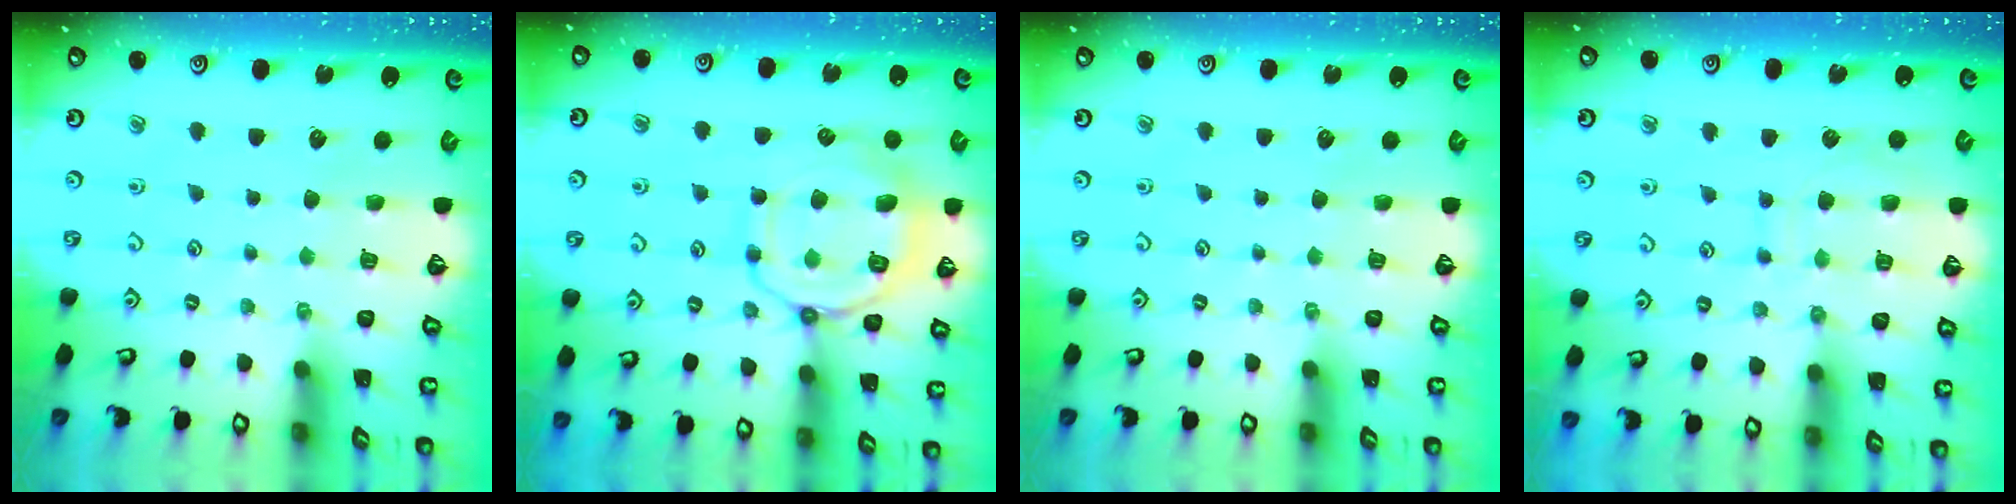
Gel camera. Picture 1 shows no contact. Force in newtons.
{"total": 15.4, "press": 15.4, "slide": 1.4}
{"total": 0.0}
{"total": 9.3, "press": 9.3, "slide": 0.8}